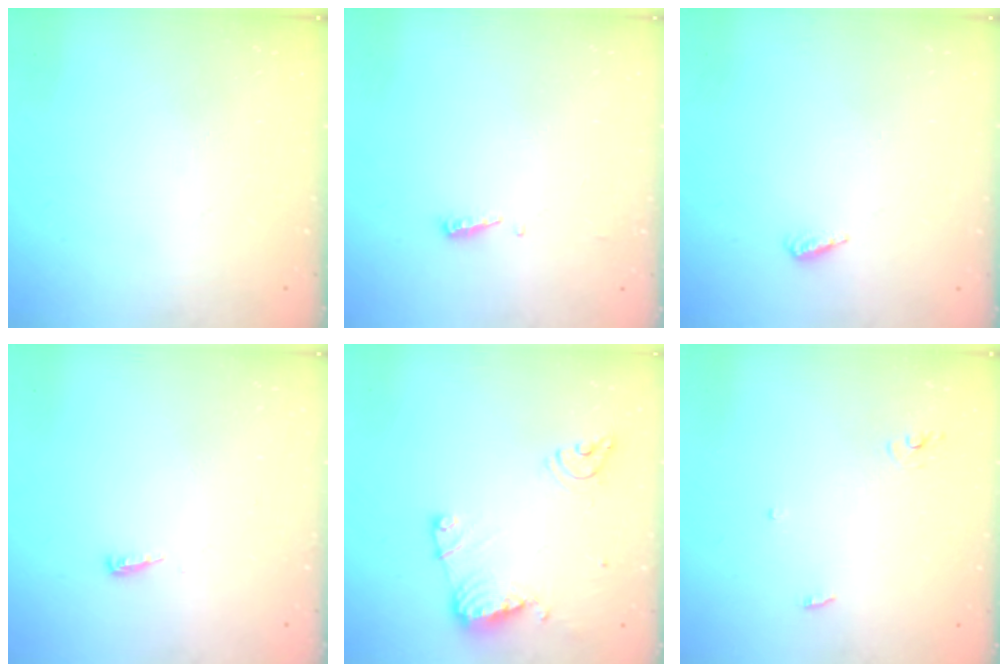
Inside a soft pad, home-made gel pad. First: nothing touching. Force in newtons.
{"total": 3.7, "press": 3.6, "slide": 0.5}
{"total": 2.6, "press": 2.2, "slide": 1.3}
{"total": 4.0, "press": 4.0, "slide": 0.5}
{"total": 11.9, "press": 11.9, "slide": 1.3}
{"total": 2.9, "press": 2.9, "slide": 0.2}